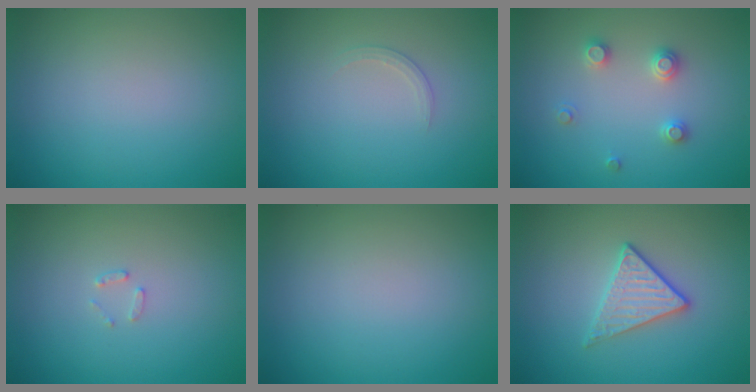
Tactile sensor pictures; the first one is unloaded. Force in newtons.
{"total": 1.0, "press": 1.0, "slide": 0.0}
{"total": 2.0, "press": 2.0, "slide": 0.2}
{"total": 0.9, "press": 0.9, "slide": 0.2}
{"total": 0.0}
{"total": 2.7, "press": 2.4, "slide": 1.2}